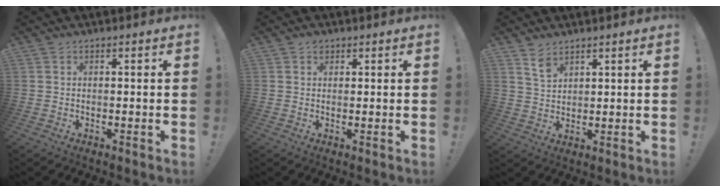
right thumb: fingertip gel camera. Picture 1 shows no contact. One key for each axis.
{"total": 1.3, "fx": 0.9, "fy": 0.9, "fz": 0.4, "tx": 0.008, "ty": -0.004, "tz": 0.014}
{"total": 5.1, "fx": 3.7, "fy": 2.9, "fz": 2.0, "tx": -0.026, "ty": -0.025, "tz": 0.068}